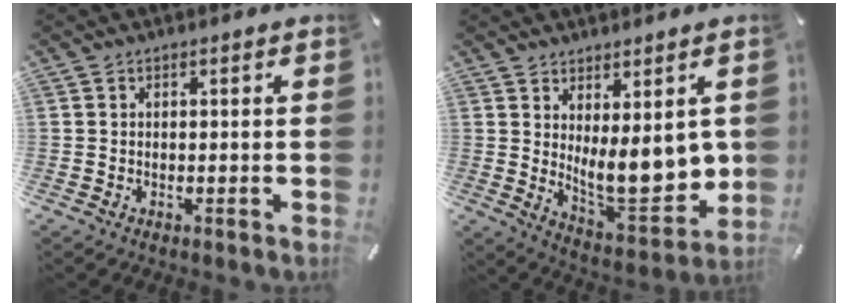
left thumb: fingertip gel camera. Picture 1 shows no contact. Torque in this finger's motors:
{"motor_torque": [0.01, 0.84, 1.53, -0.54, 0.17]}